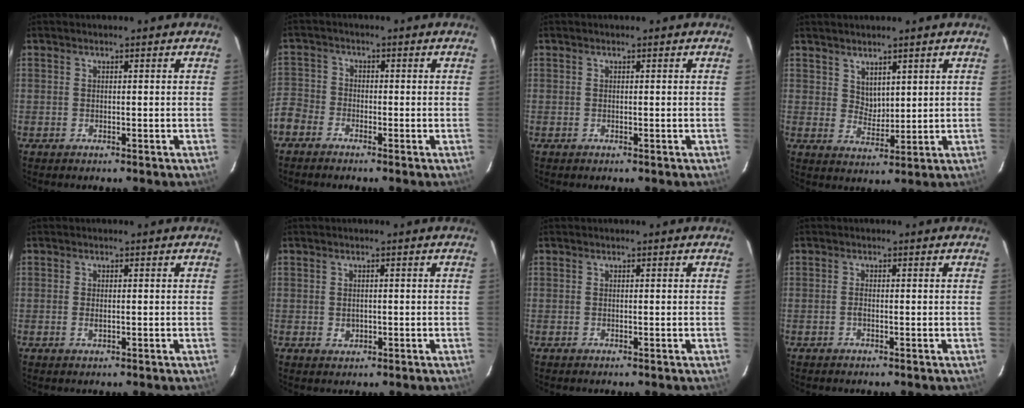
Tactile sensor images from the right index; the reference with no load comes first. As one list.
[{"total": 6.9, "force": [-4.2, 5.2, 1.7], "torque": [-0.051, 0.013, -0.100]}, {"total": 0.0}, {"total": 4.0, "force": [2.9, 2.3, 1.3], "torque": [-0.015, 0.002, 0.059]}, {"total": 1.2, "force": [-0.2, 0.6, 1.1], "torque": [-0.022, 0.000, -0.003]}, {"total": 1.9, "force": [-0.2, 1.6, 0.9], "torque": [-0.015, 0.001, 0.000]}, {"total": 0.0}, {"total": 0.8, "force": [-0.3, 0.3, 0.7], "torque": [-0.016, 0.001, -0.006]}]